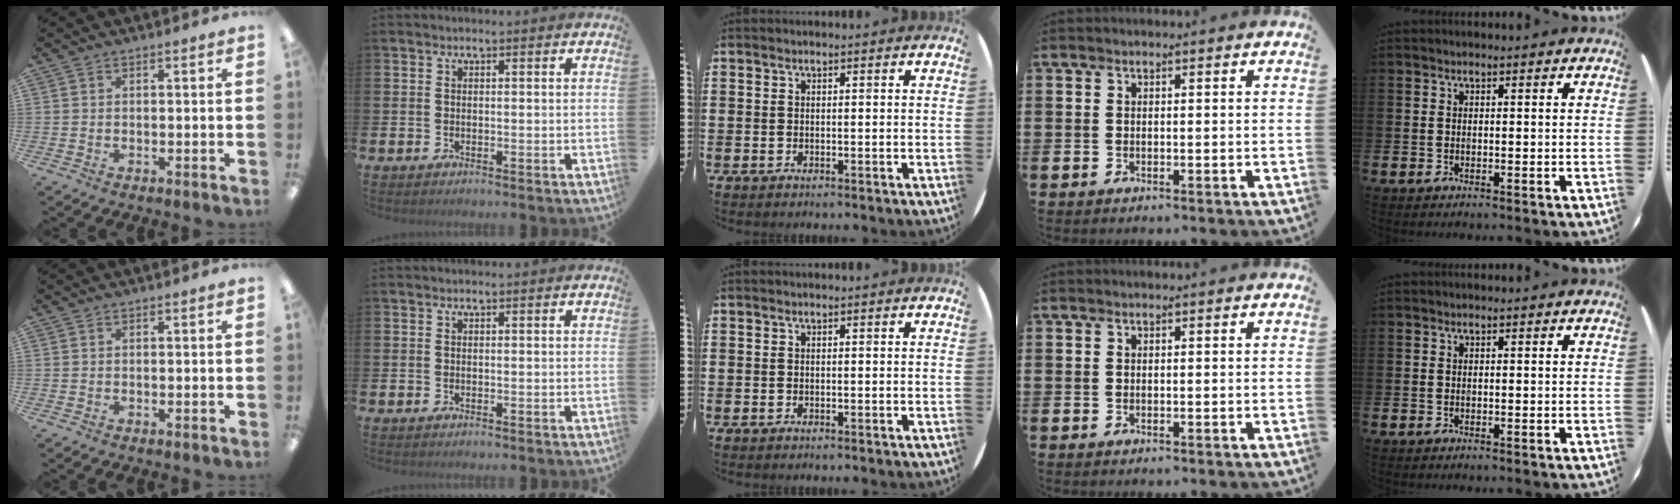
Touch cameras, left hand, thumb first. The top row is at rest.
{}